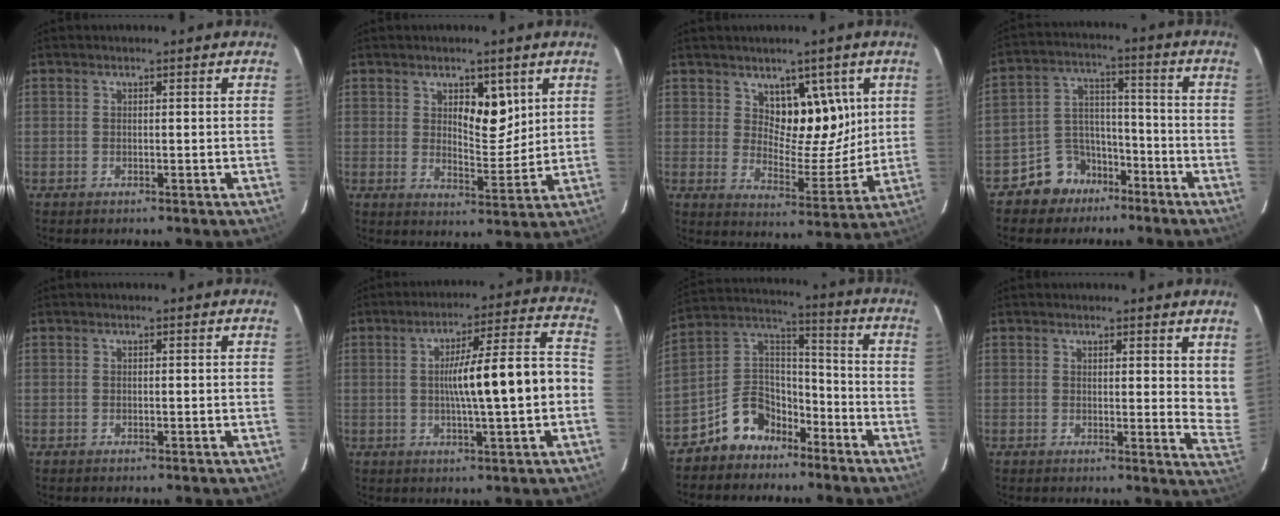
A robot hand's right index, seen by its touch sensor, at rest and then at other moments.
{"total": 6.4, "force": [2.8, 2.8, 5.0], "torque": [-0.076, -0.005, 0.049]}
{"total": 9.0, "force": [3.9, 5.0, 6.4], "torque": [-0.080, 0.002, 0.072]}
{"total": 8.4, "force": [-5.6, 6.1, 1.6], "torque": [-0.031, 0.026, -0.092]}
{"total": 0.0}
{"total": 12.6, "force": [-1.2, 0.5, 12.5], "torque": [-0.190, 0.022, -0.019]}
{"total": 9.6, "force": [-6.7, 6.3, 2.9], "torque": [-0.066, 0.043, -0.126]}
{"total": 7.2, "force": [5.7, 2.1, 3.8], "torque": [-0.041, -0.032, 0.055]}